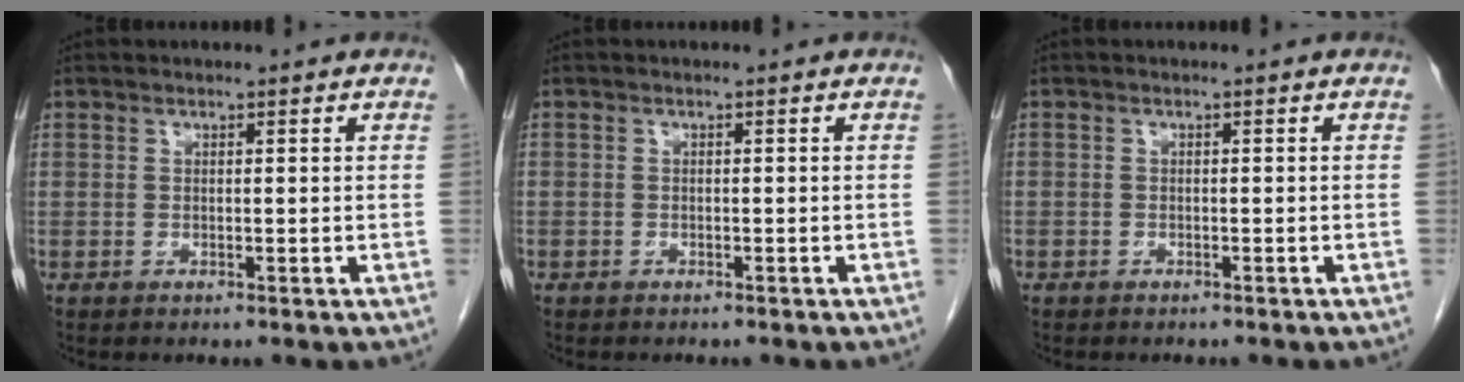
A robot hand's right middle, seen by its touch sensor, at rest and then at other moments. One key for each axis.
{"total": 1.1, "fx": -0.9, "fy": 0.7, "fz": 0.0, "tx": -0.009, "ty": 0.003, "tz": -0.017}
{"total": 1.6, "fx": -1.3, "fy": 1.0, "fz": 0.1, "tx": -0.011, "ty": 0.002, "tz": -0.022}